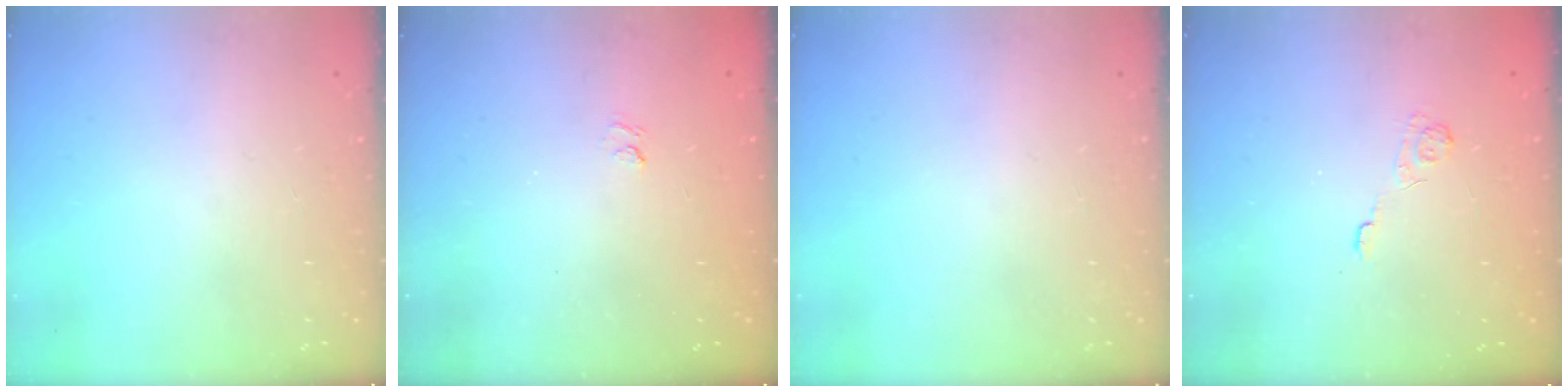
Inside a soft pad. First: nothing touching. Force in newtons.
{"total": 1.6, "press": 1.0, "slide": 1.2}
{"total": 0.0}
{"total": 2.7, "press": 2.2, "slide": 1.5}